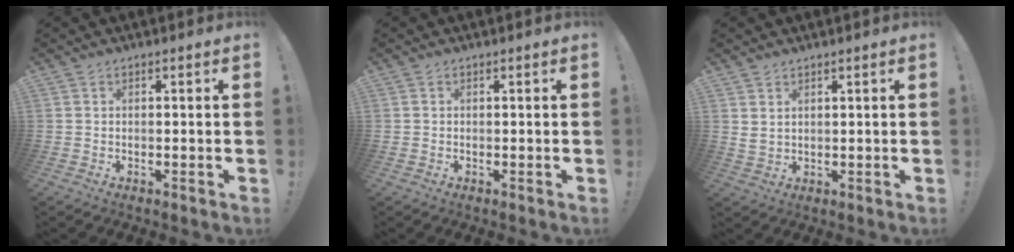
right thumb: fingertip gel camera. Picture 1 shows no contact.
{"total": 0.0}
{"total": 2.6, "force": [1.7, 1.2, 1.6], "torque": [-0.028, -0.007, 0.032]}